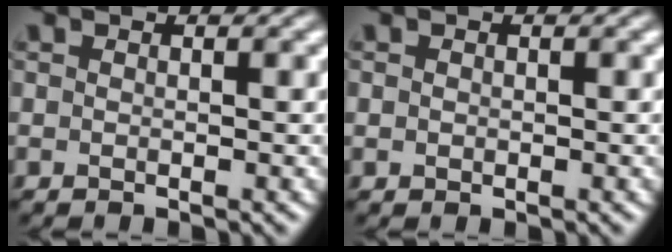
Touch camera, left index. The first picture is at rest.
{"total": 0.5, "force": [0.0, 0.5, 0.1], "torque": [0.002, 0.002, -0.001]}